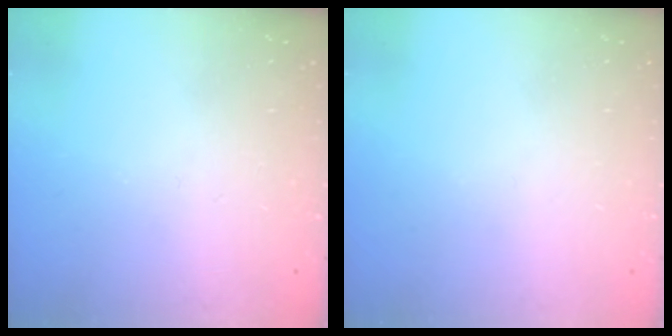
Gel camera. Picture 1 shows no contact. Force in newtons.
{"total": 0.0}